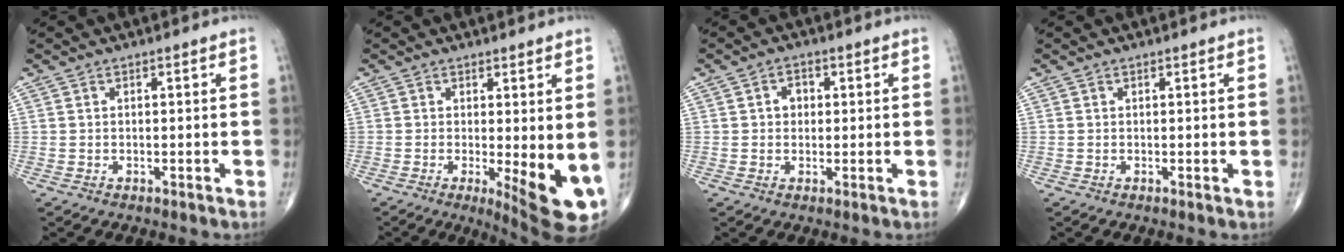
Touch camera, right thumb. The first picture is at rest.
{"total": 9.6, "force": [-1.3, 2.6, 9.2], "torque": [-0.118, -0.022, -0.011]}
{"total": 3.0, "force": [0.5, 2.4, 1.7], "torque": [-0.011, 0.006, 0.007]}
{"total": 0.0}